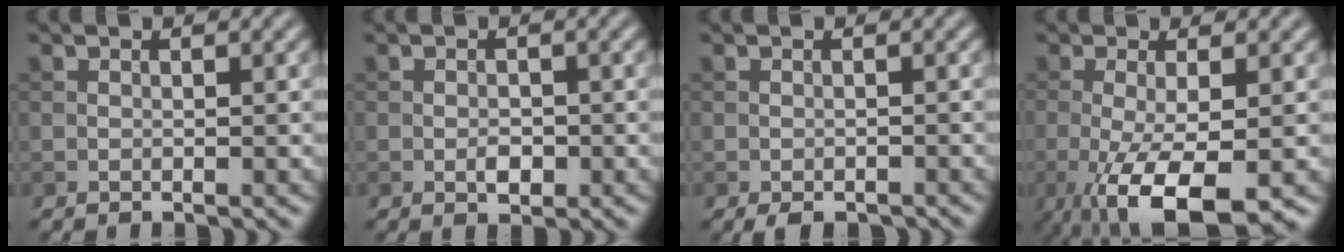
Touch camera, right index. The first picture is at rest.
{"total": 1.6, "force": [-0.5, 1.0, 1.2], "torque": [-0.018, 0.001, -0.010]}
{"total": 2.0, "force": [-1.5, 0.7, 1.1], "torque": [-0.014, -0.004, -0.022]}
{"total": 7.5, "force": [-2.7, 2.2, 6.6], "torque": [-0.131, -0.015, -0.043]}